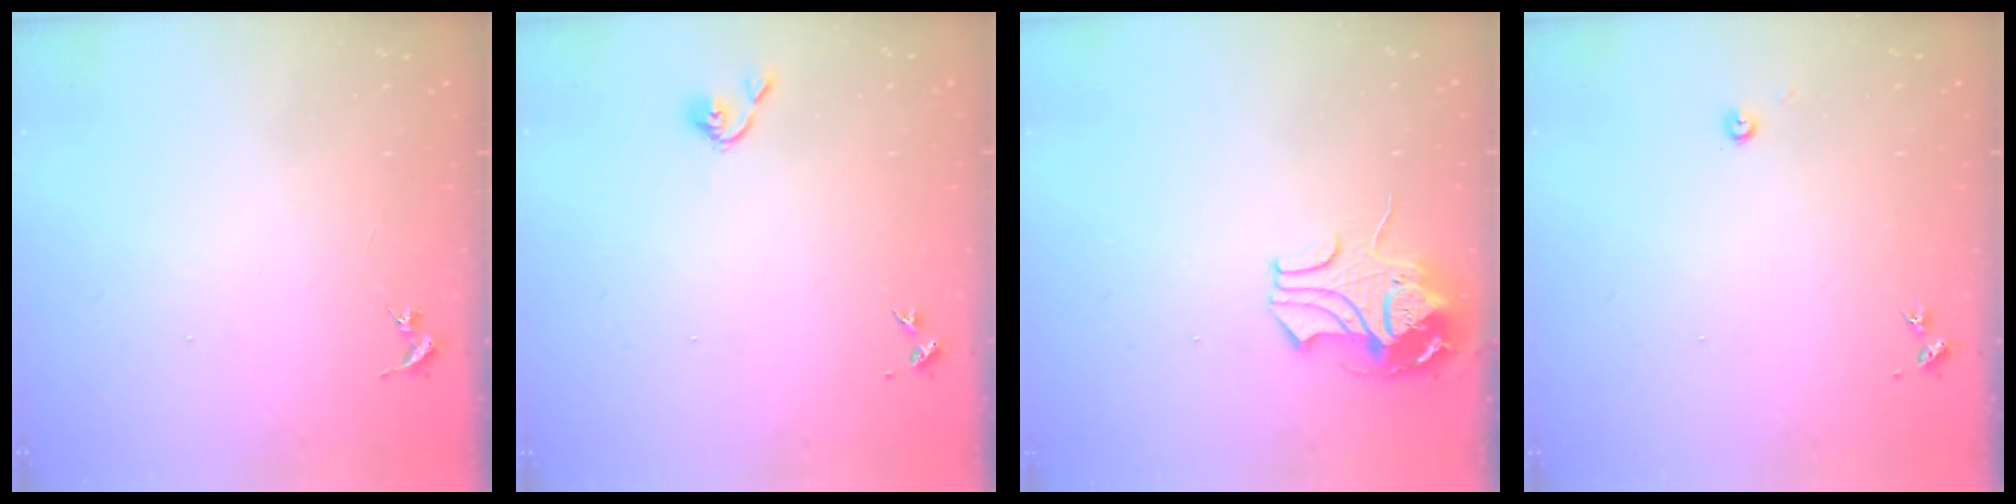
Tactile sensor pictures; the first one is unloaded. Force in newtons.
{"total": 3.7, "press": 3.6, "slide": 0.6}
{"total": 10.0, "press": 9.9, "slide": 1.5}
{"total": 2.7, "press": 2.7, "slide": 0.2}